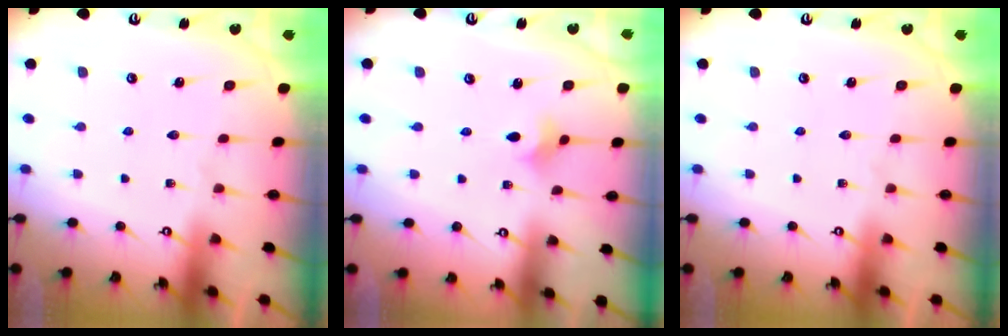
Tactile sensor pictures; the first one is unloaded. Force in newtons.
{"total": 2.5, "press": 2.5, "slide": 0.4}
{"total": 0.0}